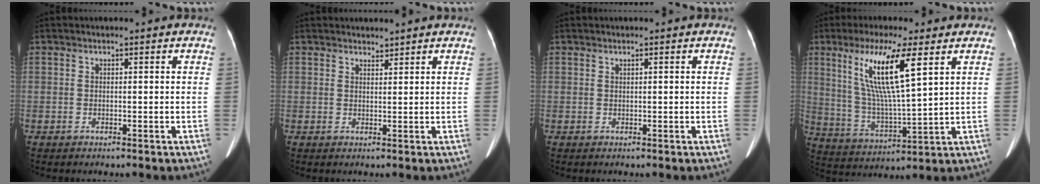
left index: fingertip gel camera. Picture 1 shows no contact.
{"total": 1.3, "force": [1.2, 0.1, 0.0], "torque": [-0.007, 0.005, 0.022]}
{"total": 0.0}
{"total": 12.7, "force": [5.5, 0.9, 11.4], "torque": [-0.235, -0.003, 0.106]}